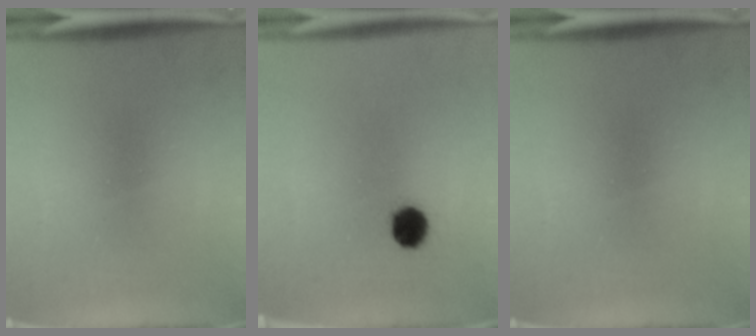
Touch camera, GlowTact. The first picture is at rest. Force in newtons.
{"total": 4.7}
{"total": 0.0}